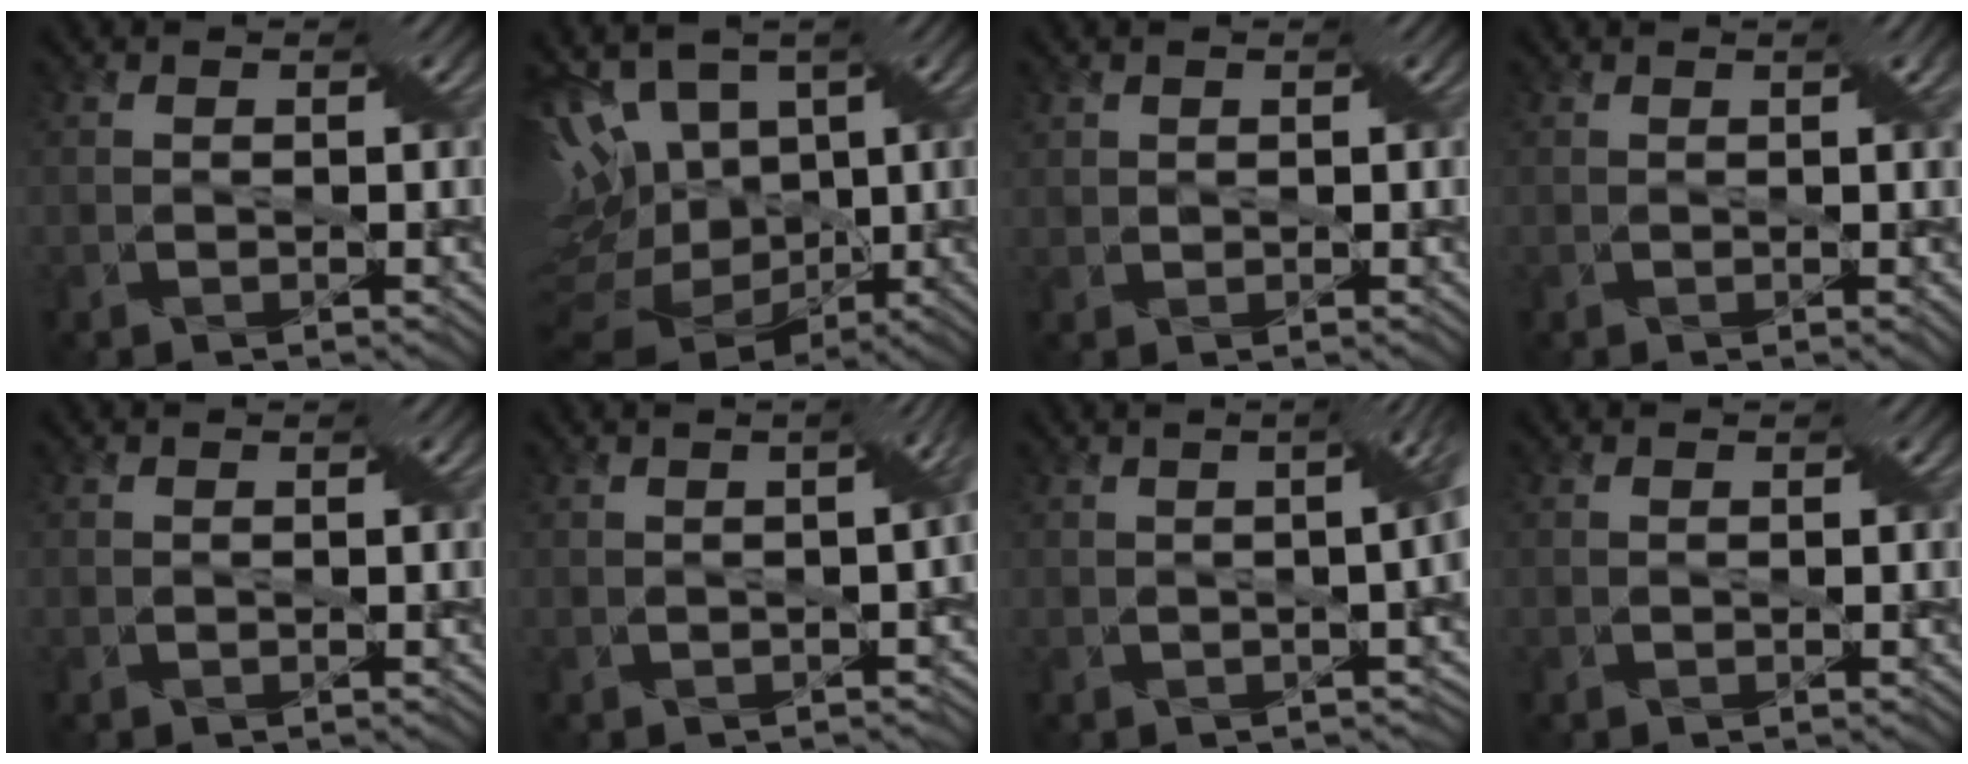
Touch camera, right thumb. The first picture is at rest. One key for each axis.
{"total": 17.9, "fx": -0.3, "fy": 12.2, "fz": 13.1, "tx": -0.287, "ty": 0.032, "tz": 0.002}
{"total": 1.3, "fx": 0.8, "fy": 1.0, "fz": 0.4, "tx": -0.012, "ty": 0.000, "tz": 0.016}
{"total": 3.9, "fx": 0.5, "fy": 0.3, "fz": 3.9, "tx": -0.053, "ty": 0.009, "tz": 0.006}
{"total": 0.0}
{"total": 5.7, "fx": -1.2, "fy": 2.6, "fz": 4.9, "tx": -0.051, "ty": -0.012, "tz": -0.015}
{"total": 6.7, "fx": -0.5, "fy": 1.5, "fz": 6.5, "tx": -0.073, "ty": 0.000, "tz": -0.010}
{"total": 0.0}